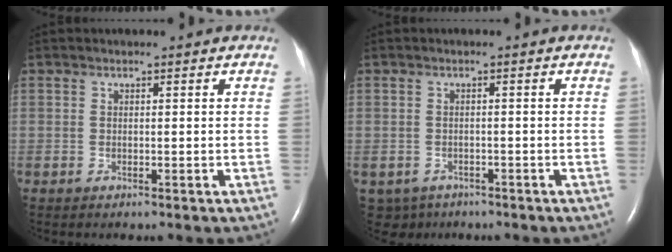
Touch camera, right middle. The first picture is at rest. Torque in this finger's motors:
{"motor_torque": [-0.38, -0.07, -0.13, 0.00]}